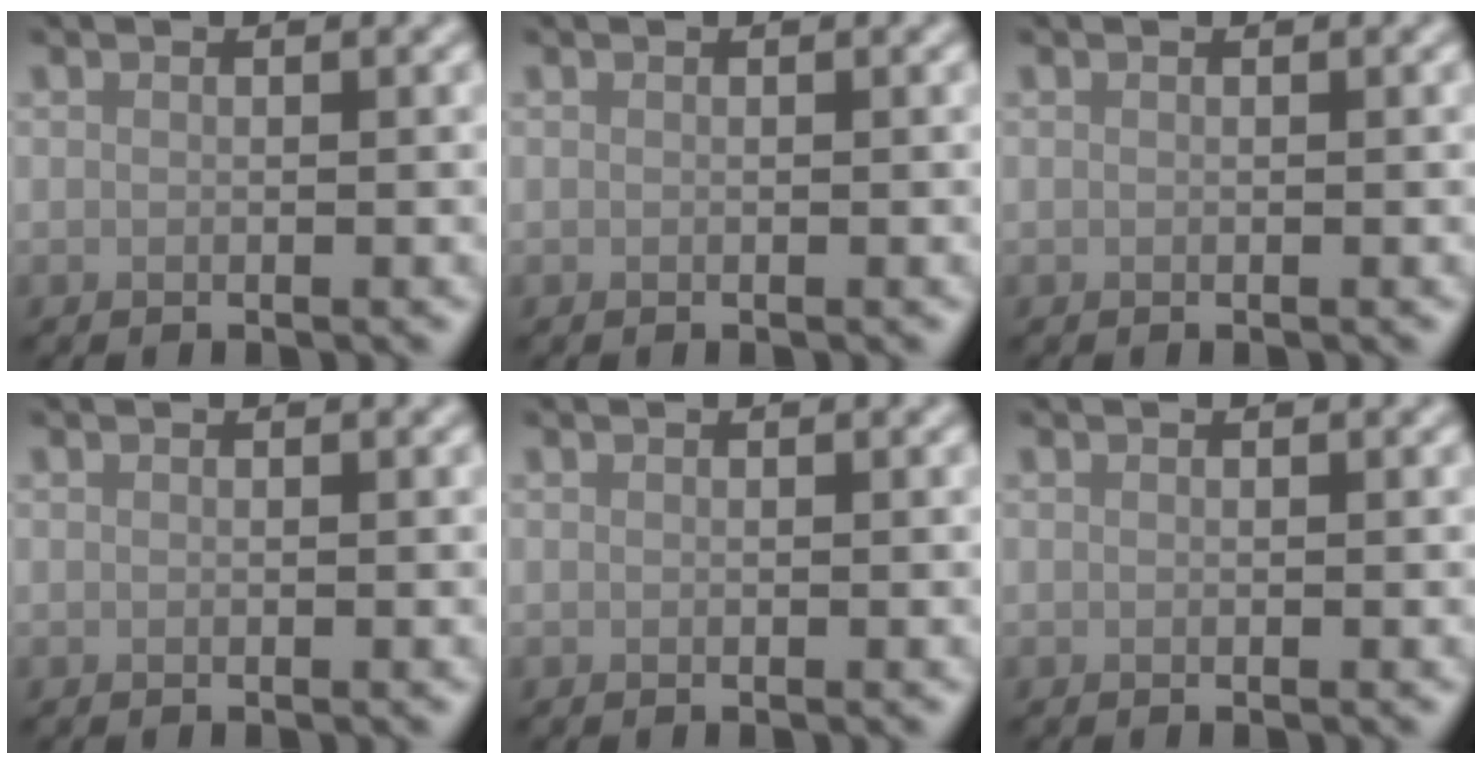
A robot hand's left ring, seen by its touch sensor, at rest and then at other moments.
{"total": 0.0}
{"total": 0.0}
{"total": 0.0}
{"total": 0.0}
{"total": 0.0}